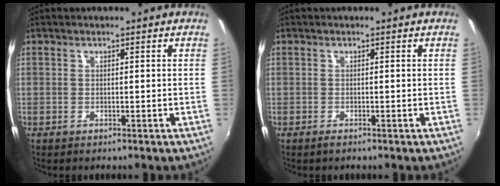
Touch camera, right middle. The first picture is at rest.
{"total": 0.6, "force": [-0.5, 0.1, 0.3], "torque": [-0.006, -0.001, -0.010]}